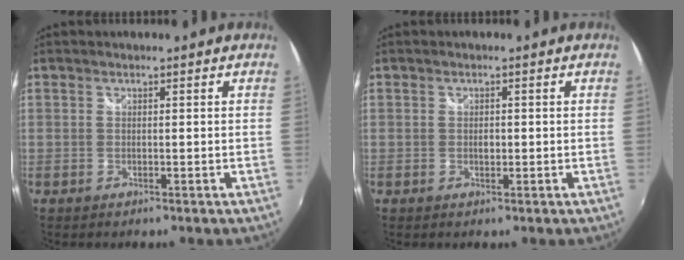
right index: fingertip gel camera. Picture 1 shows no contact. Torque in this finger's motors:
{"motor_torque": [0.35, -0.03, 0.05, 0.02]}